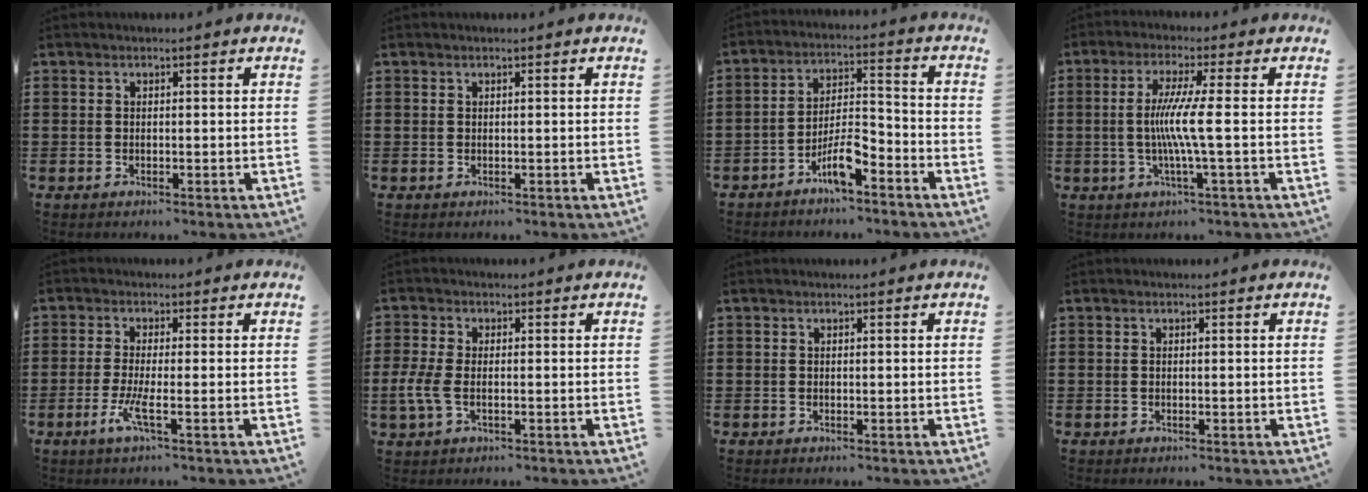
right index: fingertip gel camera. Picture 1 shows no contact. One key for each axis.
{"total": 0.0}
{"total": 6.5, "fx": -4.6, "fy": 1.7, "fz": 4.4, "tx": -0.091, "ty": 0.005, "tz": -0.088}
{"total": 6.9, "fx": -0.5, "fy": -0.7, "fz": 6.8, "tx": -0.137, "ty": -0.014, "tz": -0.020}
{"total": 4.3, "fx": -1.7, "fy": 0.2, "fz": 3.9, "tx": -0.092, "ty": -0.019, "tz": -0.038}
{"total": 3.9, "fx": -1.2, "fy": 2.0, "fz": 3.2, "tx": -0.092, "ty": -0.009, "tz": -0.031}
{"total": 0.0}
{"total": 0.0}